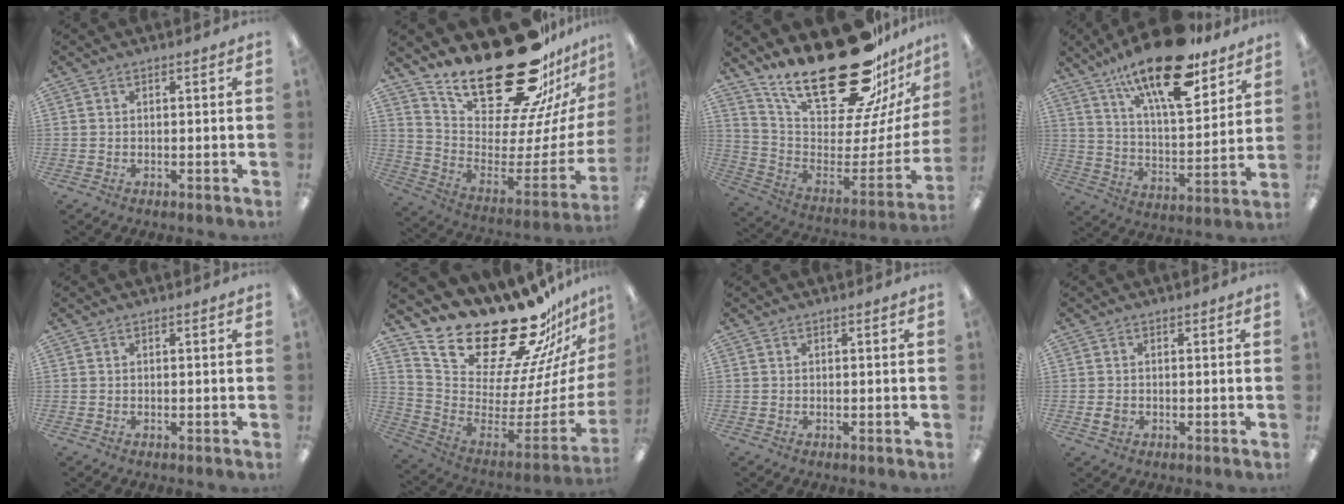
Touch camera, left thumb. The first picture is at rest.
{"total": 30.5, "force": [22.7, 11.6, 16.7], "torque": [-0.250, -0.161, 0.418]}
{"total": 30.5, "force": [21.6, 10.7, 18.8], "torque": [-0.284, -0.150, 0.391]}
{"total": 21.3, "force": [15.3, 7.1, 13.0], "torque": [-0.214, -0.092, 0.256]}
{"total": 0.0}
{"total": 25.8, "force": [22.4, 8.3, 9.9], "torque": [-0.158, -0.186, 0.401]}
{"total": 0.0}
{"total": 2.0, "force": [-0.4, 1.7, 0.9], "torque": [-0.015, 0.003, -0.006]}